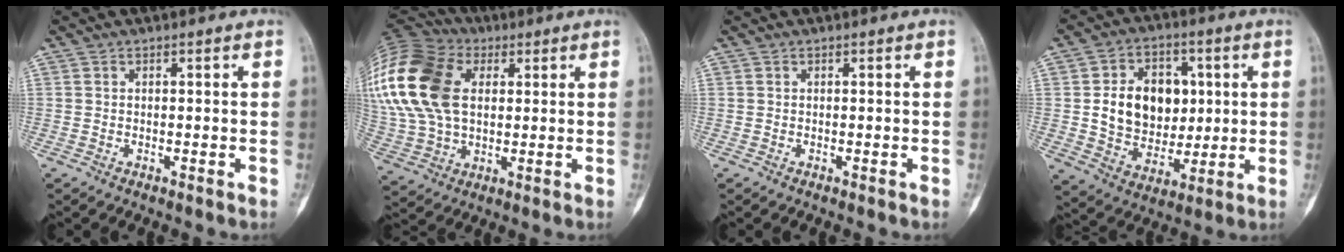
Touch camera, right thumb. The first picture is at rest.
{"total": 27.8, "force": [7.1, 18.4, 19.6], "torque": [-0.467, 0.039, 0.139]}
{"total": 0.0}
{"total": 15.0, "force": [1.9, 11.4, 9.5], "torque": [-0.108, -0.001, 0.043]}